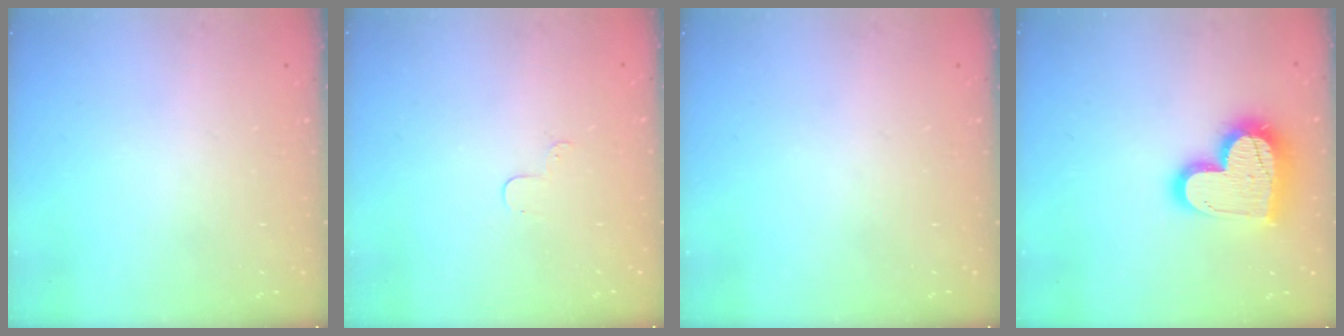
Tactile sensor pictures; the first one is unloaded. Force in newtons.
{"total": 3.7, "press": 3.7, "slide": 0.4}
{"total": 0.0}
{"total": 17.7, "press": 17.6, "slide": 1.7}